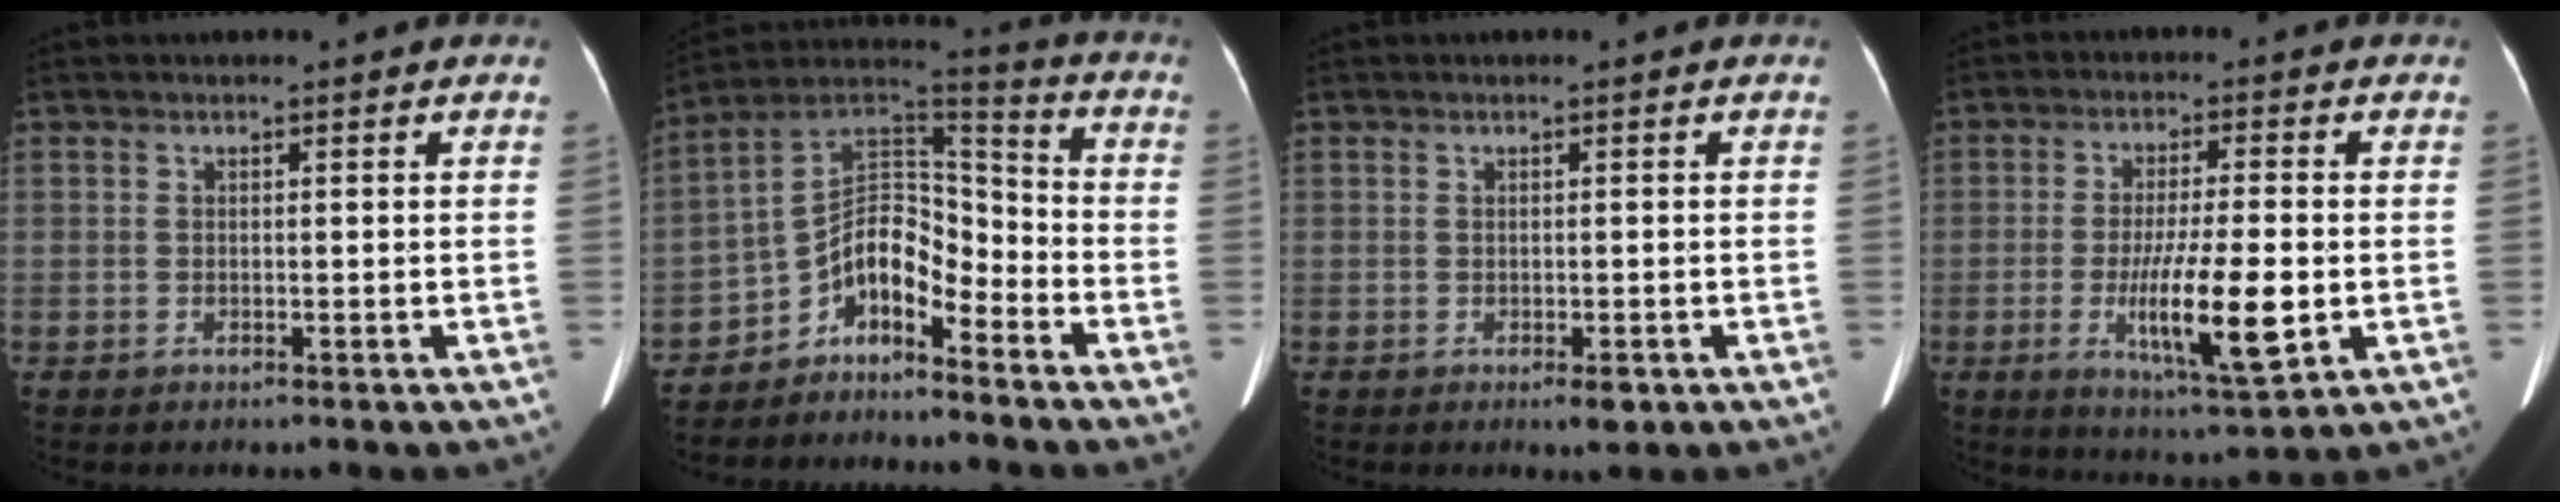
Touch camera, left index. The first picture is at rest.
{"total": 10.3, "force": [-7.1, 4.3, 6.0], "torque": [-0.101, 0.053, -0.128]}
{"total": 1.6, "force": [-0.8, 0.5, 1.2], "torque": [-0.018, -0.002, -0.007]}
{"total": 11.3, "force": [-2.5, 1.3, 10.9], "torque": [-0.194, -0.024, -0.041]}